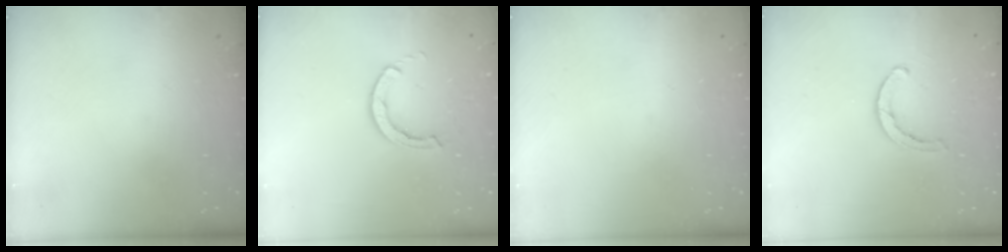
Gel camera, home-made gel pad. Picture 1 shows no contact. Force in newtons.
{"total": 2.8, "press": 2.8, "slide": 0.3}
{"total": 0.0}
{"total": 2.8, "press": 2.8, "slide": 0.2}